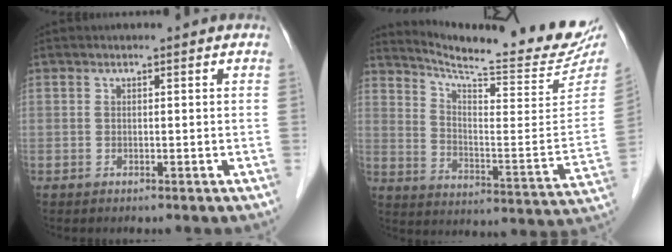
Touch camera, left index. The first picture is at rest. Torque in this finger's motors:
{"motor_torque": [0.05, -0.38, 0.16, 0.04]}